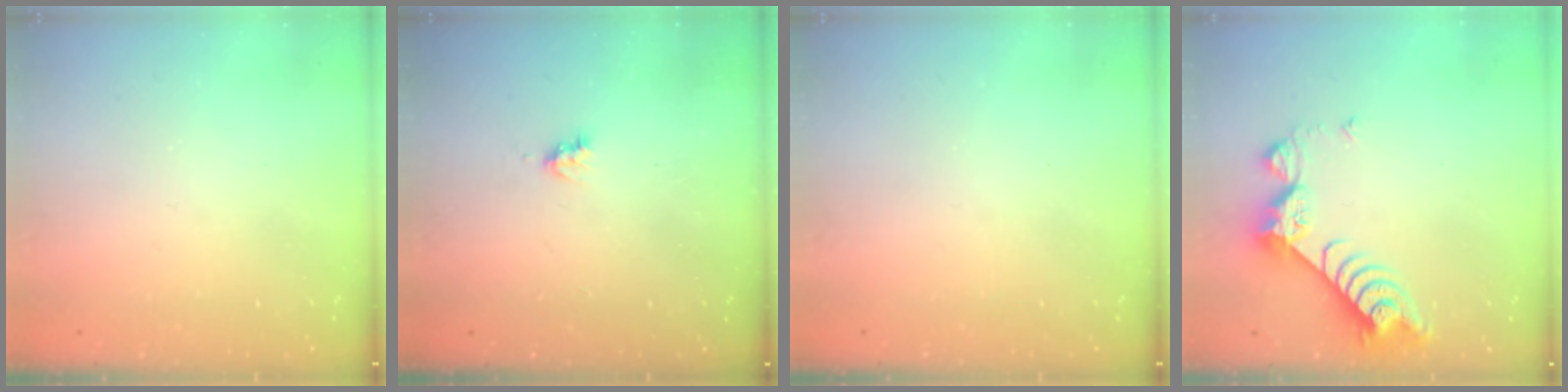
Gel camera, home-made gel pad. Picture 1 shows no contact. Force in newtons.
{"total": 2.6, "press": 2.6, "slide": 0.4}
{"total": 0.0}
{"total": 9.1, "press": 9.1, "slide": 0.6}